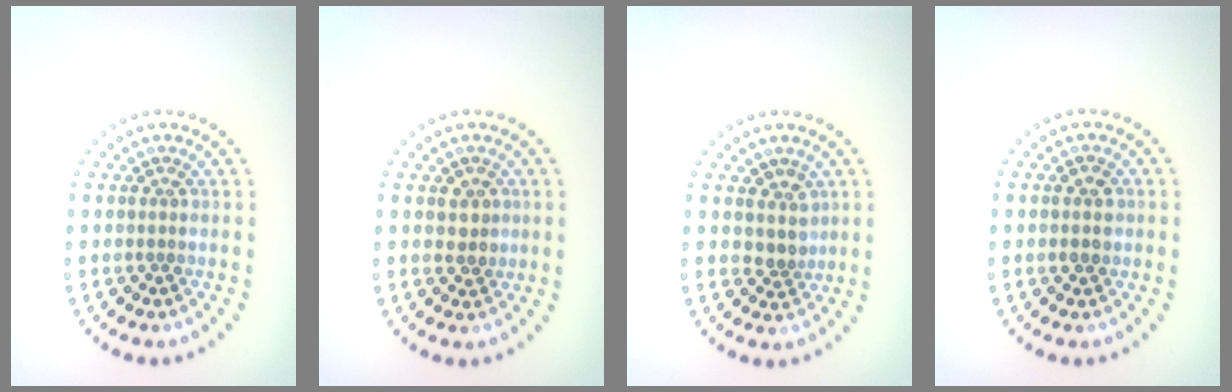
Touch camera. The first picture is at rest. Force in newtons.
{"total": 1.7, "press": 1.6, "slide": 0.5}
{"total": 2.0, "press": 1.5, "slide": 1.3}
{"total": 1.5, "press": 1.5, "slide": 0.3}